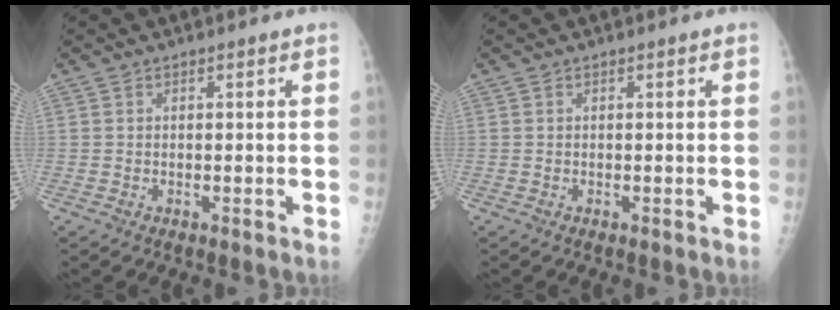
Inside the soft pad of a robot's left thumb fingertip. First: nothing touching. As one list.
[{"total": 0.0}]